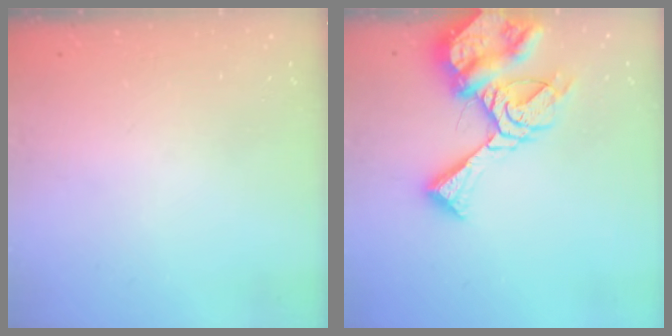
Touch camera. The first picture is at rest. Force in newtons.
{"total": 15.3, "press": 15.2, "slide": 1.8}